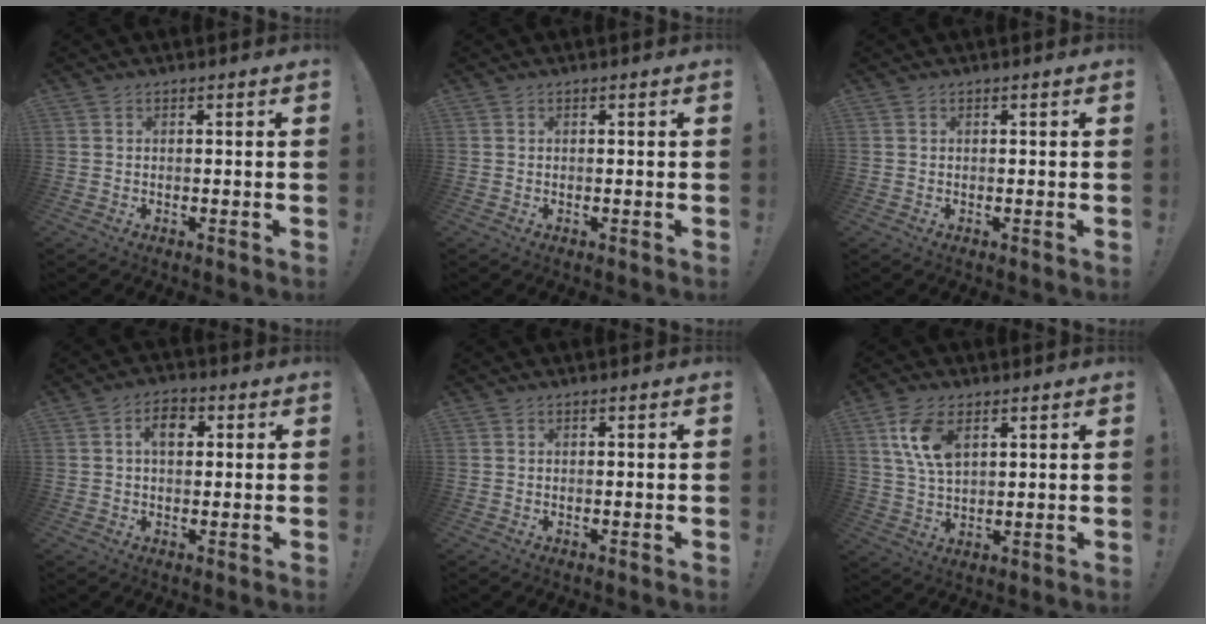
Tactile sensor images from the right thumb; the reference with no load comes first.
{"total": 0.0}
{"total": 0.0}
{"total": 5.0, "force": [1.1, 3.3, 3.5], "torque": [-0.054, 0.008, 0.015]}
{"total": 0.0}
{"total": 9.9, "force": [4.3, 5.3, 7.1], "torque": [-0.142, -0.009, 0.080]}